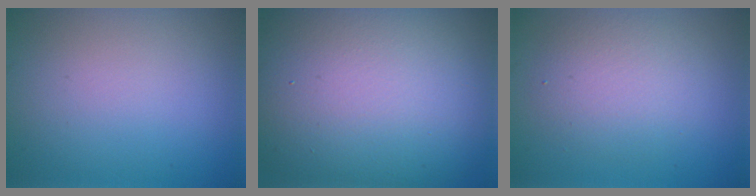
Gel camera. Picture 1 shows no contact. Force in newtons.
{"total": 18.3, "press": 18.3, "slide": 0.7}
{"total": 3.7, "press": 3.7, "slide": 0.3}